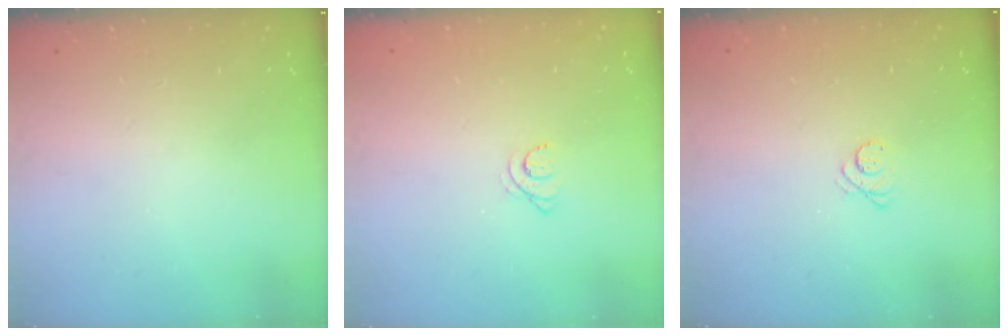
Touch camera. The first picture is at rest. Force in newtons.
{"total": 4.1, "press": 4.1, "slide": 0.5}
{"total": 3.0, "press": 3.0, "slide": 0.4}